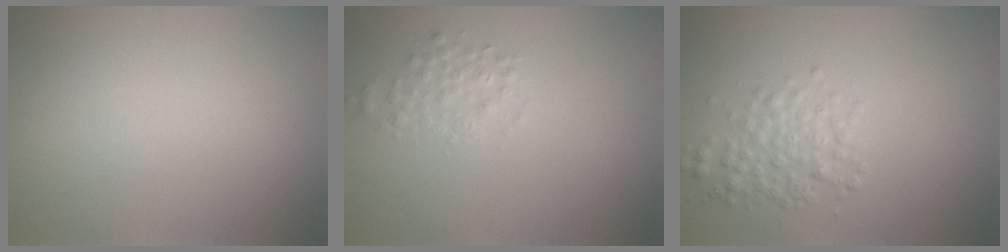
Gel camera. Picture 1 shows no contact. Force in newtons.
{"total": 1.6, "press": 1.6, "slide": 0.0}
{"total": 2.6, "press": 2.6, "slide": 0.0}